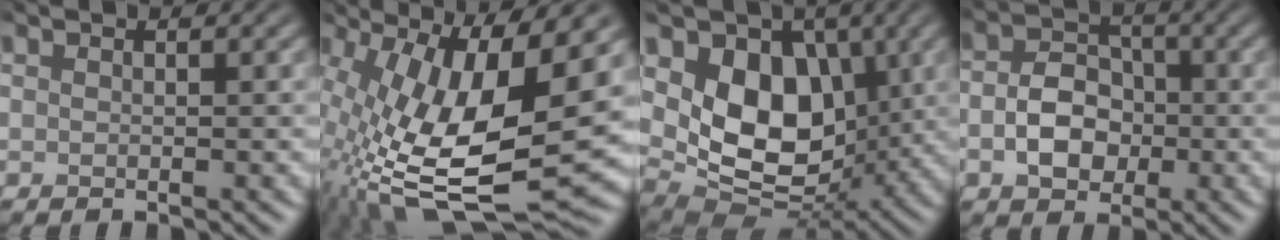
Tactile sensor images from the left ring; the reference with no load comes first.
{"total": 15.6, "force": [0.1, 5.6, 14.5], "torque": [-0.284, -0.011, 0.021]}
{"total": 8.8, "force": [0.5, 6.3, 6.1], "torque": [-0.113, -0.025, 0.003]}
{"total": 4.2, "force": [-2.1, 3.0, 2.0], "torque": [-0.033, -0.004, -0.037]}